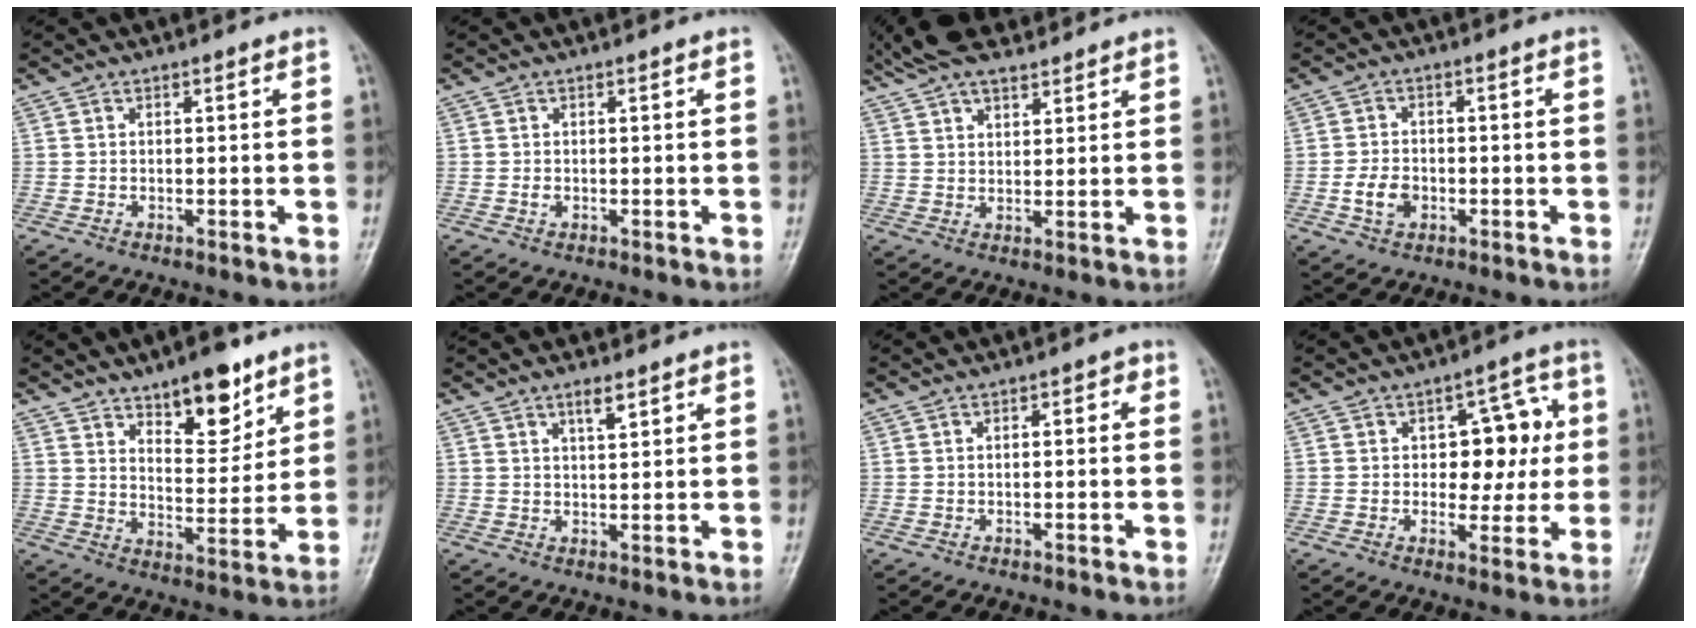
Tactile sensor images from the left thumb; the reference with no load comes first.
{"total": 0.6, "force": [-0.2, 0.5, 0.3], "torque": [-0.005, 0.001, -0.004]}
{"total": 10.3, "force": [8.5, 3.8, 4.5], "torque": [-0.064, 0.001, 0.152]}
{"total": 4.7, "force": [-1.5, 3.4, 2.8], "torque": [-0.044, 0.009, -0.029]}
{"total": 12.1, "force": [7.9, 5.2, 7.6], "torque": [-0.078, -0.053, 0.125]}
{"total": 3.0, "force": [2.1, 0.8, 2.0], "torque": [-0.031, -0.010, 0.035]}
{"total": 1.9, "force": [0.3, 1.0, 1.7], "torque": [-0.016, 0.008, -0.002]}
{"total": 9.9, "force": [1.3, 6.3, 7.5], "torque": [-0.046, 0.007, 0.017]}